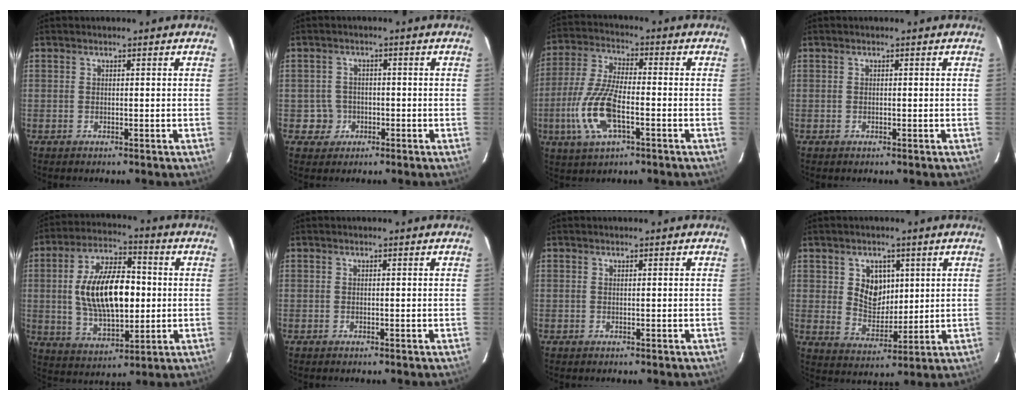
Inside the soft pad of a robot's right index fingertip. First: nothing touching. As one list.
[{"total": 3.8, "force": [-1.1, 3.6, -0.1], "torque": [-0.001, 0.020, -0.014]}, {"total": 12.9, "force": [-4.1, 4.6, 11.3], "torque": [-0.250, -0.005, -0.081]}, {"total": 0.0}, {"total": 17.2, "force": [0.6, 8.4, 15.0], "torque": [-0.274, 0.014, 0.019]}, {"total": 0.0}, {"total": 0.0}, {"total": 7.5, "force": [2.4, 6.1, 3.7], "torque": [-0.063, 0.005, 0.054]}]